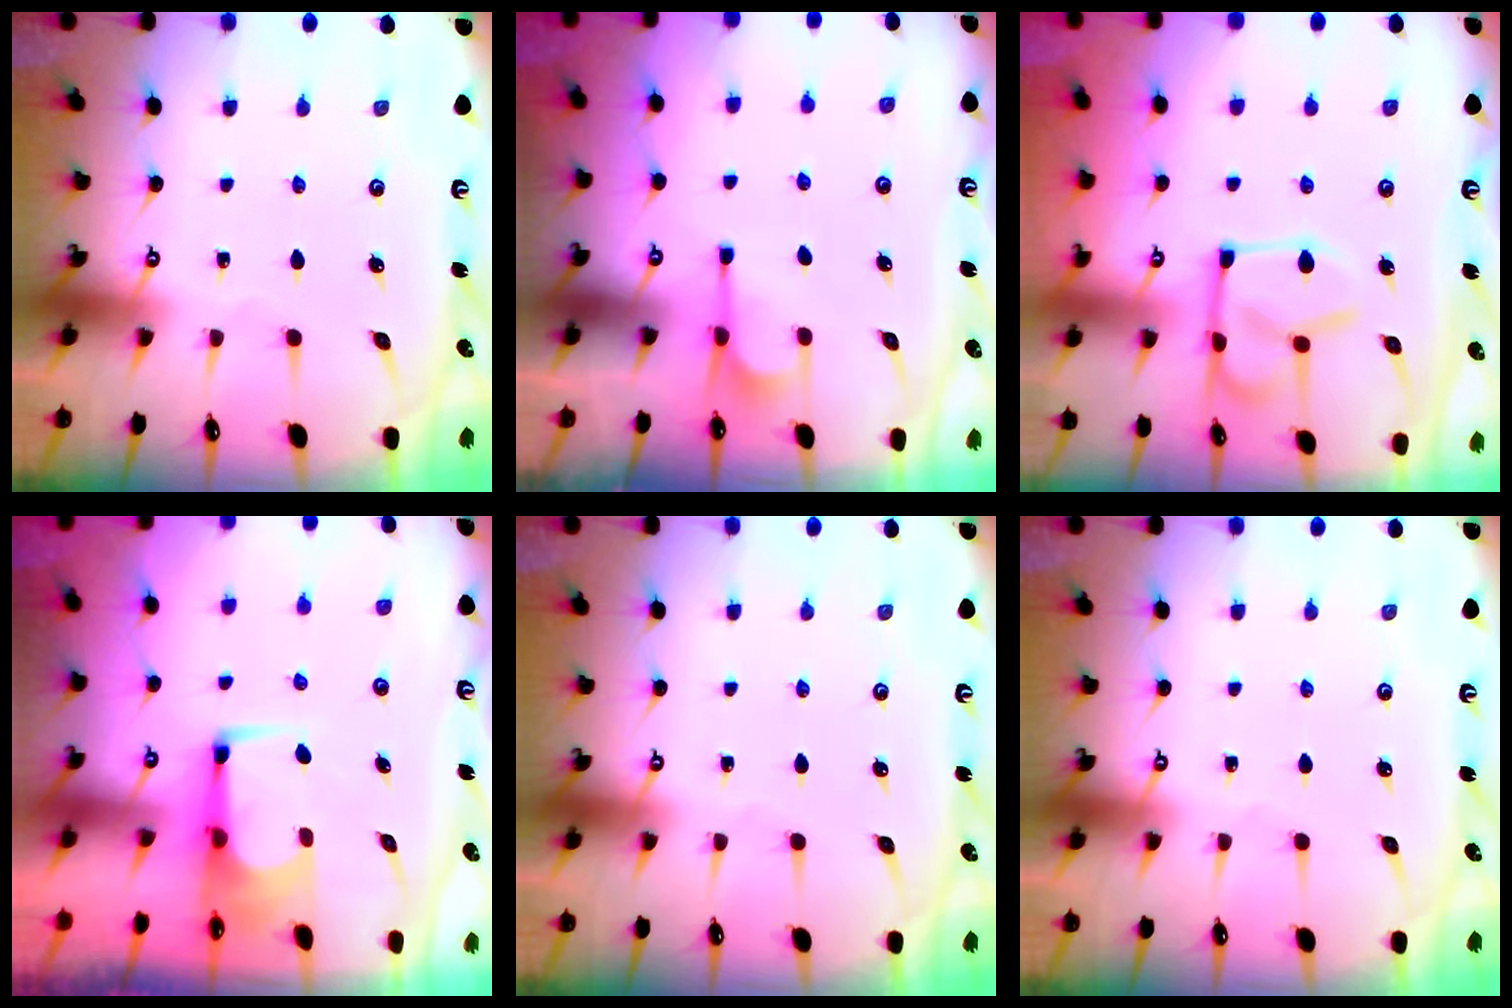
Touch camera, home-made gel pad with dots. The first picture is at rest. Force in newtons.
{"total": 2.4, "press": 2.2, "slide": 1.0}
{"total": 6.1, "press": 6.1, "slide": 0.3}
{"total": 2.1, "press": 2.1, "slide": 0.1}
{"total": 0.0}
{"total": 0.0}